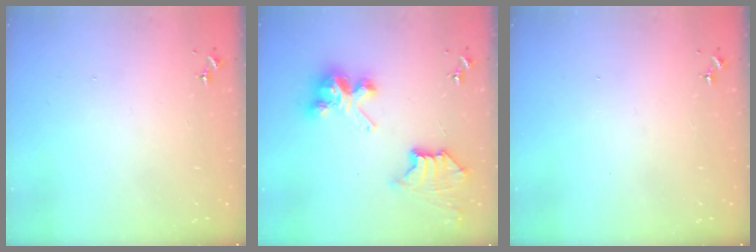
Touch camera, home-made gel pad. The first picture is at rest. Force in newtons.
{"total": 10.0, "press": 9.9, "slide": 0.6}
{"total": 0.0}